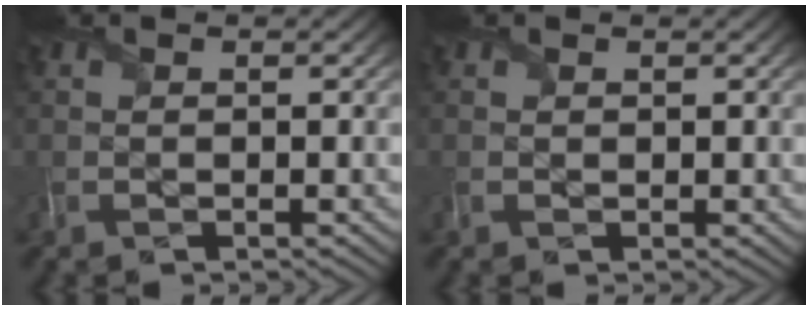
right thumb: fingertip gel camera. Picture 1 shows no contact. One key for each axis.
{"total": 0.6, "fx": 0.4, "fy": 0.5, "fz": -0.1, "tx": 0.004, "ty": 0.001, "tz": 0.009}